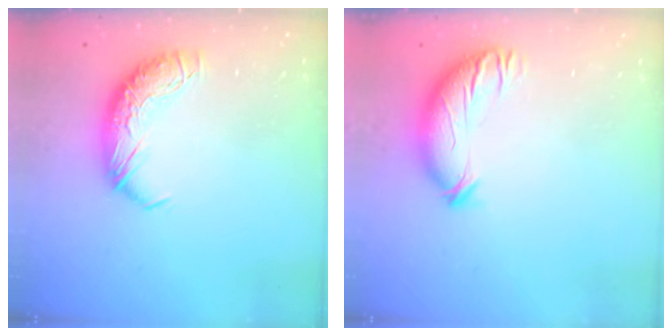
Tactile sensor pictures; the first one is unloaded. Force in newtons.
{"total": 3.7, "press": 2.8, "slide": 2.3}